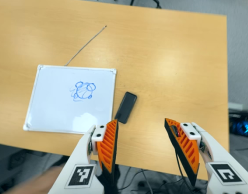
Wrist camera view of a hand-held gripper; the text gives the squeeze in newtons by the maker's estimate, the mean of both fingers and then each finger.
{"total": 0.0}